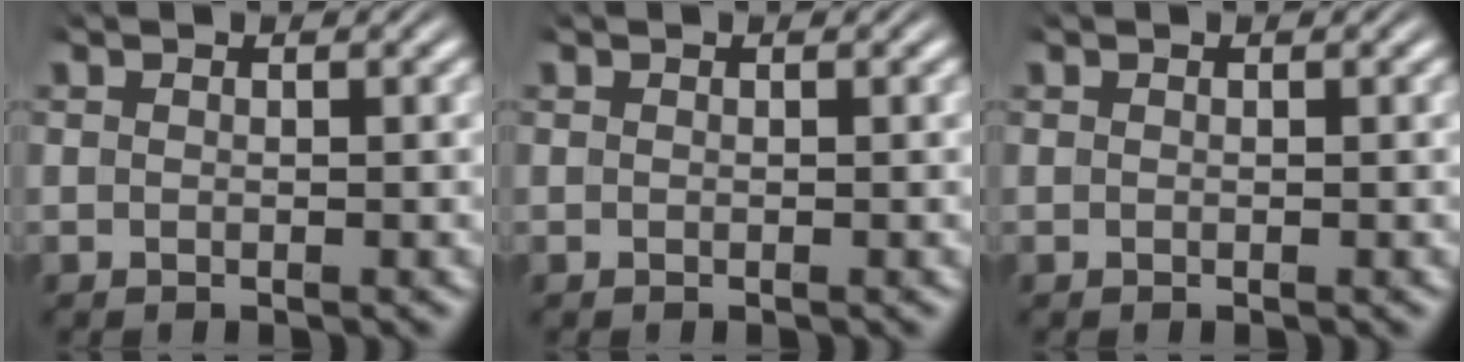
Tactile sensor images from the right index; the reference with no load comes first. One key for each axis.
{"total": 0.0}
{"total": 0.0}